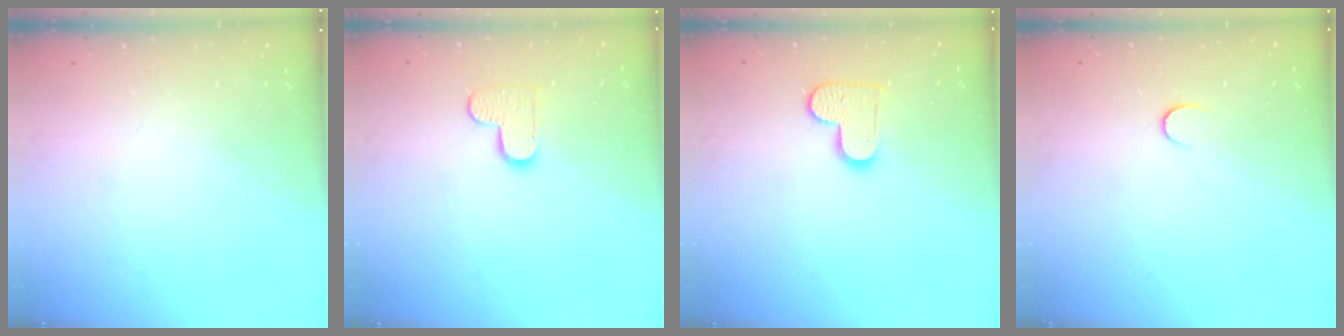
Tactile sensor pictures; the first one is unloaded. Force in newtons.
{"total": 8.3, "press": 8.2, "slide": 0.5}
{"total": 9.7, "press": 9.7, "slide": 0.5}
{"total": 6.0, "press": 6.0, "slide": 0.5}